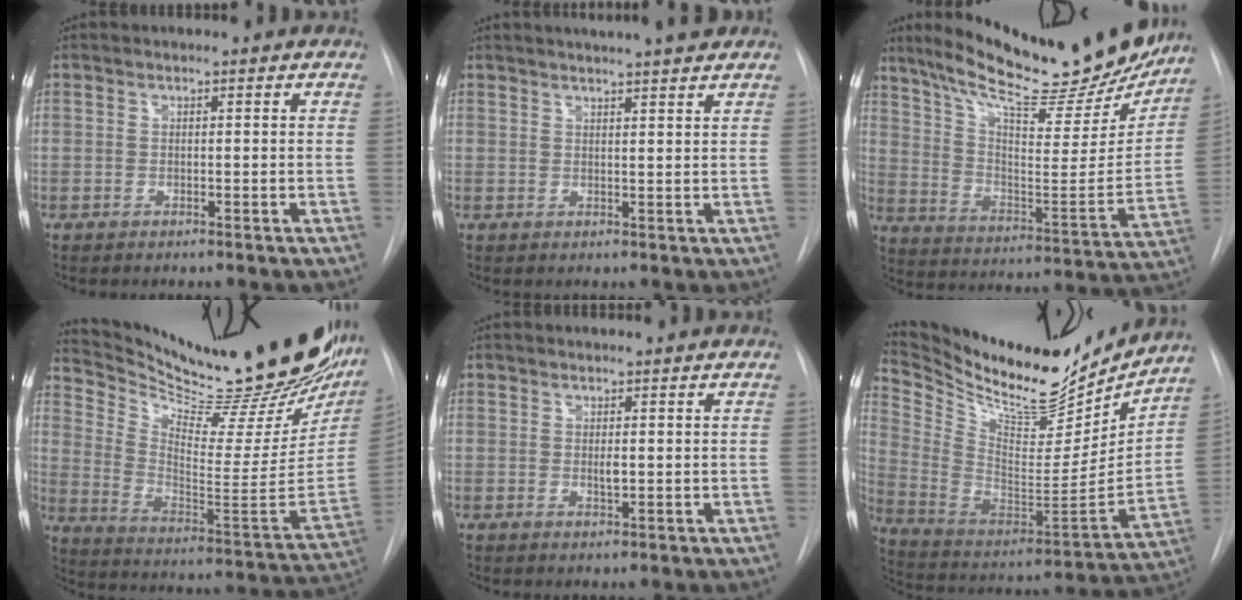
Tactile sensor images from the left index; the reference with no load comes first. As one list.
[{"total": 8.1, "force": [7.1, 0.6, 3.9], "torque": [-0.057, 0.013, 0.083]}, {"total": 27.3, "force": [22.7, 5.3, 14.2], "torque": [-0.220, -0.046, 0.318]}, {"total": 31.1, "force": [27.2, 5.1, 14.1], "torque": [-0.227, -0.106, 0.372]}, {"total": 1.0, "force": [-0.1, 0.3, 1.0], "torque": [-0.018, -0.007, 0.001]}, {"total": 24.8, "force": [22.4, 6.0, 8.9], "torque": [-0.168, -0.052, 0.349]}]